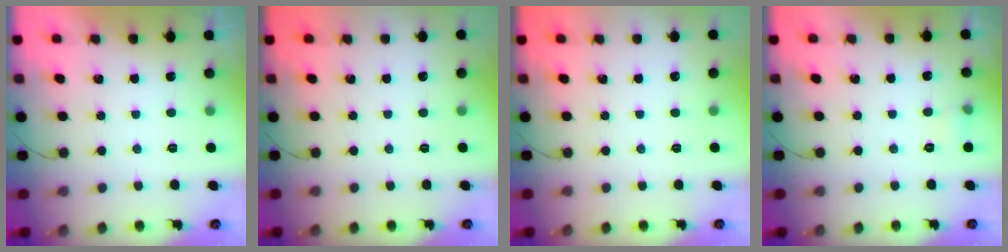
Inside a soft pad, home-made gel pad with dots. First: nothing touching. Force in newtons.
{"total": 0.0}
{"total": 0.0}
{"total": 4.1, "press": 3.9, "slide": 1.4}